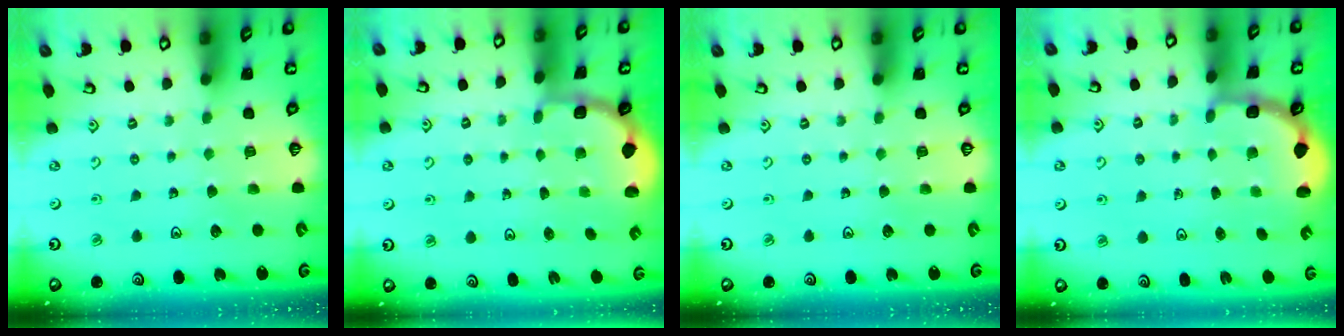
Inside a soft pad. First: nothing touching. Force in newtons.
{"total": 1.9, "press": 1.8, "slide": 0.7}
{"total": 0.0}
{"total": 2.7, "press": 2.3, "slide": 1.4}